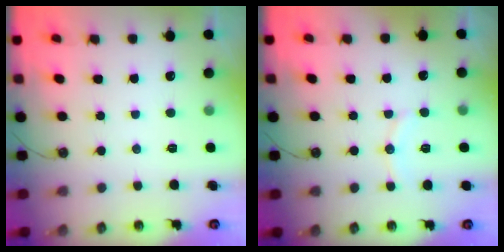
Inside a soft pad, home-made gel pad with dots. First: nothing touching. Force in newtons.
{"total": 6.2, "press": 5.9, "slide": 1.9}